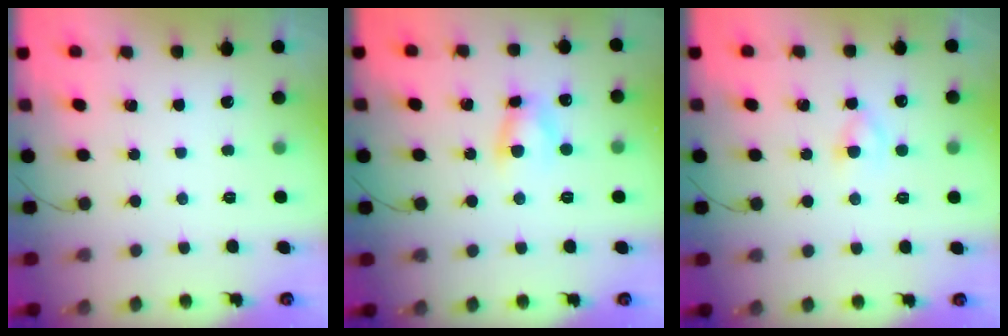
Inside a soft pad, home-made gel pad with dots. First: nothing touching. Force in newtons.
{"total": 4.6, "press": 4.5, "slide": 0.6}
{"total": 3.3, "press": 2.9, "slide": 1.4}